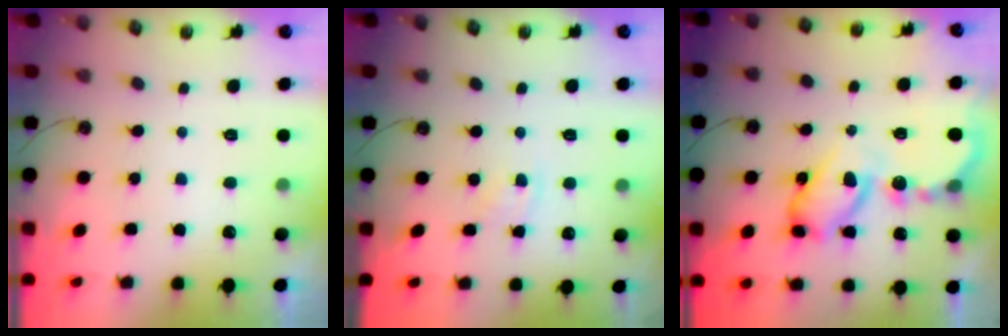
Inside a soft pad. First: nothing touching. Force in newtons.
{"total": 4.7, "press": 4.6, "slide": 0.6}
{"total": 15.3, "press": 15.3, "slide": 1.3}